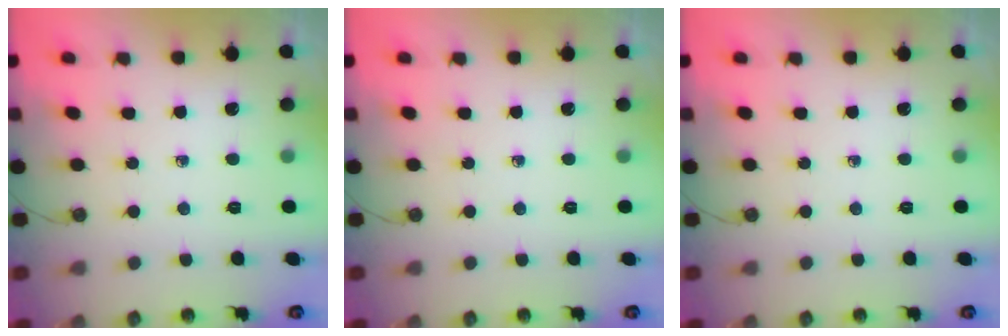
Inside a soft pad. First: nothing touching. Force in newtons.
{"total": 0.0}
{"total": 0.0}